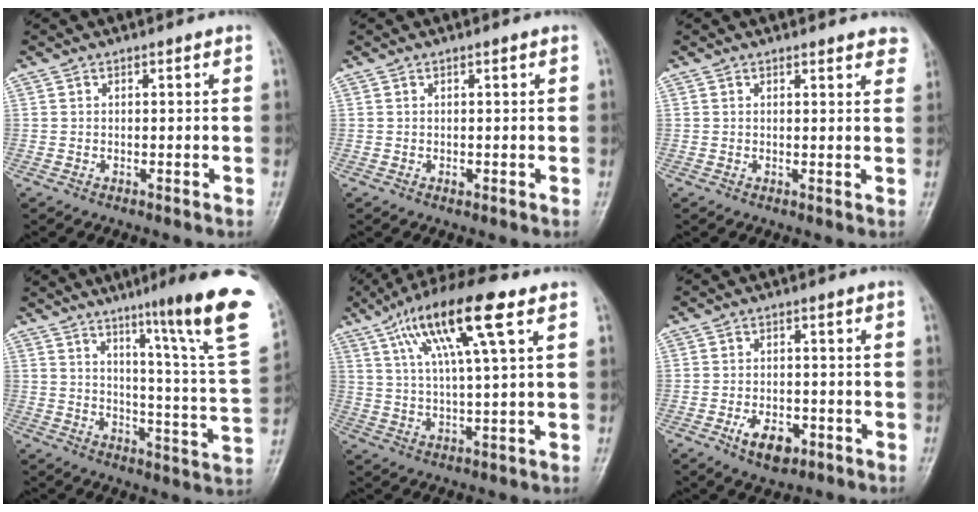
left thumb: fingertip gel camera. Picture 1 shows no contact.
{"total": 0.7, "force": [0.1, 0.4, 0.5], "torque": [-0.007, -0.001, 0.004]}
{"total": 4.2, "force": [3.8, 1.3, 1.3], "torque": [0.007, -0.014, 0.030]}
{"total": 21.8, "force": [13.0, 0.9, 17.5], "torque": [-0.220, -0.073, 0.177]}
{"total": 15.4, "force": [6.9, 2.8, 13.4], "torque": [-0.250, 0.000, 0.120]}
{"total": 5.9, "force": [-2.7, 3.5, 4.0], "torque": [-0.057, 0.009, -0.038]}